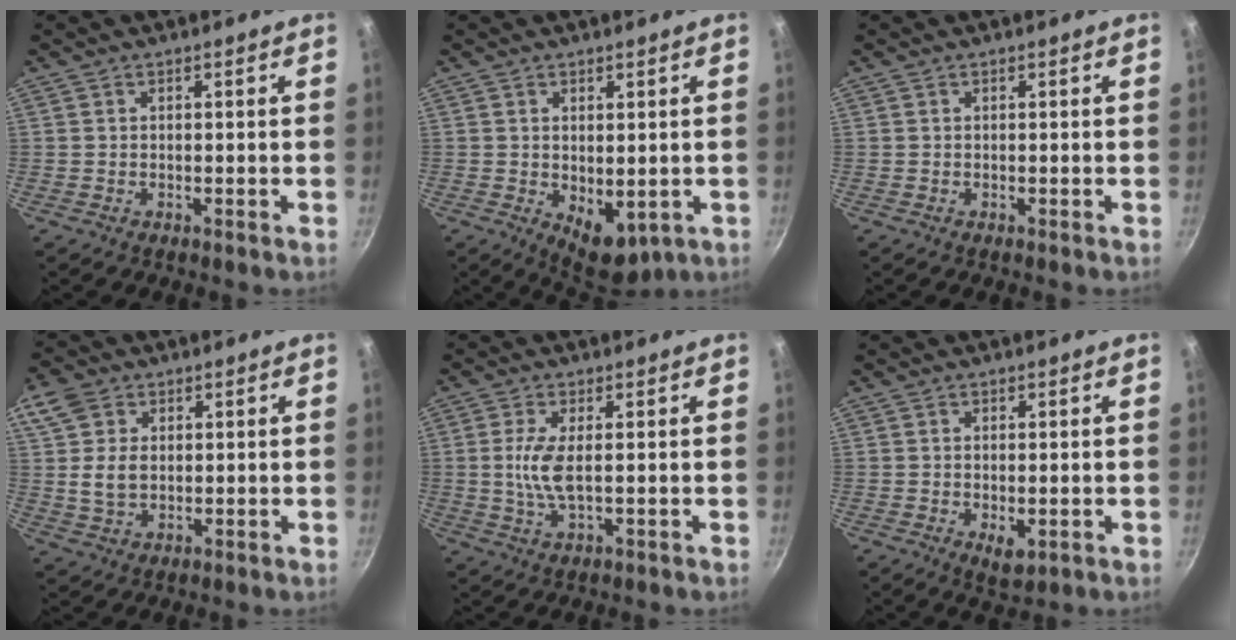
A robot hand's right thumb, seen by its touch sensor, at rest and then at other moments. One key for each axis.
{"total": 7.1, "fx": -0.6, "fy": 4.2, "fz": 5.6, "tx": -0.060, "ty": -0.015, "tz": 0.007}
{"total": 0.0}
{"total": 8.2, "fx": 1.7, "fy": 6.1, "fz": 5.3, "tx": -0.088, "ty": -0.007, "tz": 0.025}
{"total": 5.7, "fx": 0.4, "fy": 1.8, "fz": 5.4, "tx": -0.124, "ty": -0.002, "tz": 0.007}
{"total": 3.8, "fx": -0.8, "fy": 2.0, "fz": 3.1, "tx": -0.047, "ty": -0.012, "tz": -0.006}